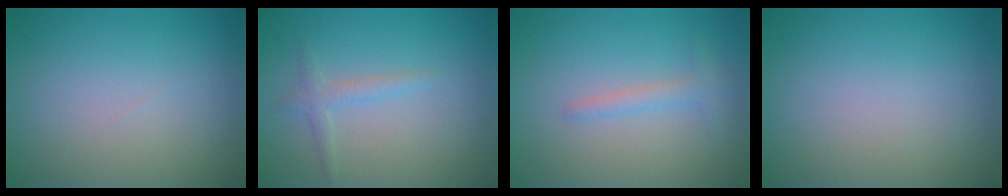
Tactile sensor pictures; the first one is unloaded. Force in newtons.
{"total": 1.5, "press": 1.5, "slide": 0.1}
{"total": 1.5, "press": 1.5, "slide": 0.1}
{"total": 0.0}